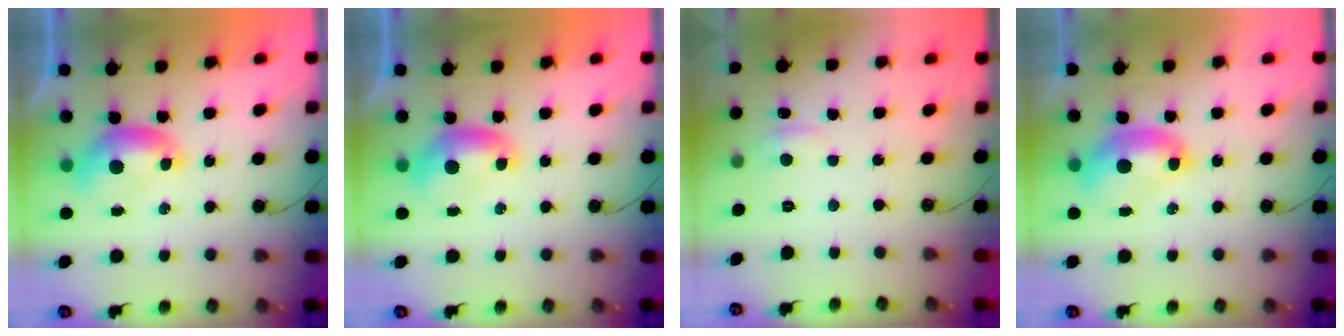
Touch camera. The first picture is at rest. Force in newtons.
{"total": 0.0}
{"total": 2.5, "press": 2.5, "slide": 0.6}
{"total": 3.2, "press": 3.2, "slide": 0.2}